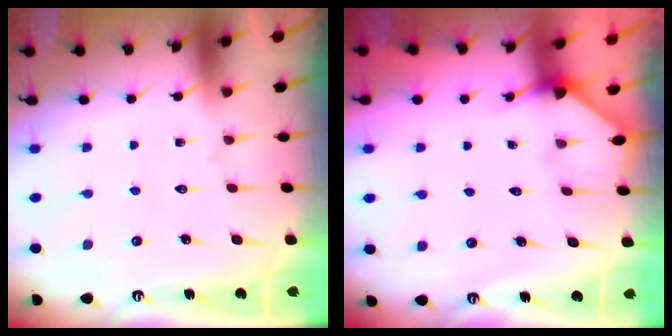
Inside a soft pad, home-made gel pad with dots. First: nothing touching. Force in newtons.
{"total": 2.7, "press": 2.7, "slide": 0.2}